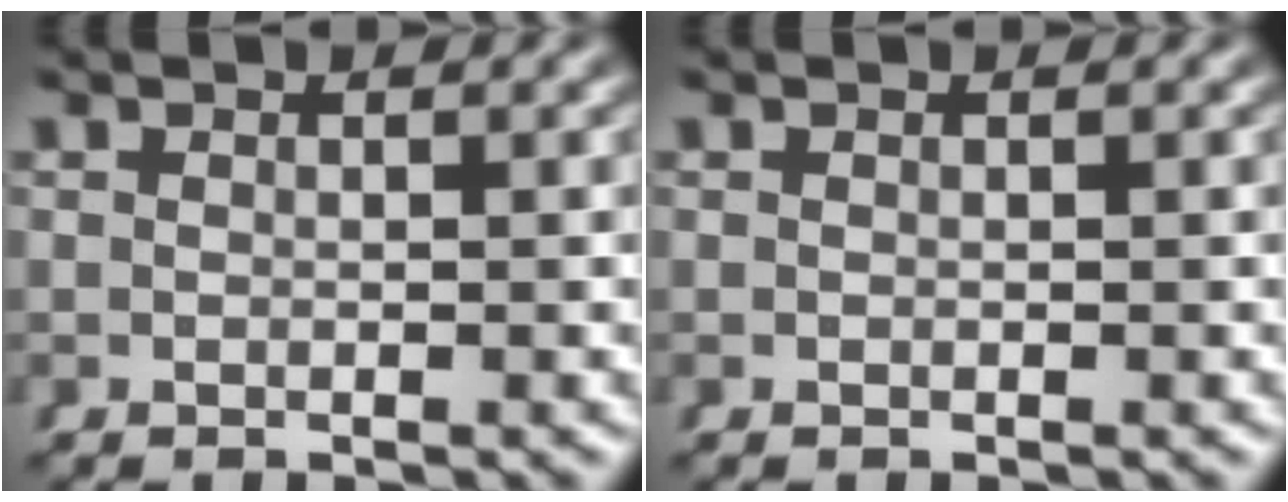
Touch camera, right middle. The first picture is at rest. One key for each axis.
{"total": 0.0}